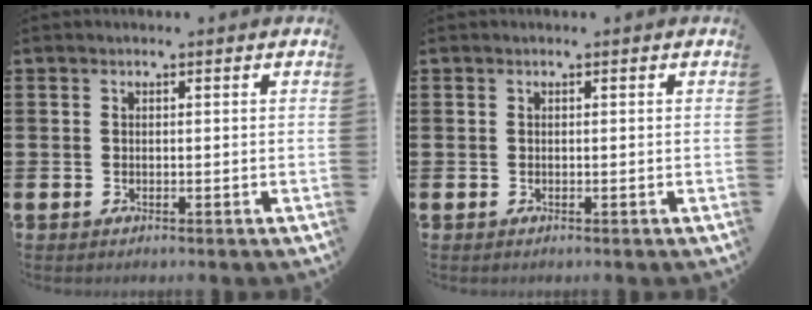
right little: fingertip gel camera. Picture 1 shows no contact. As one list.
[{"total": 0.0}]